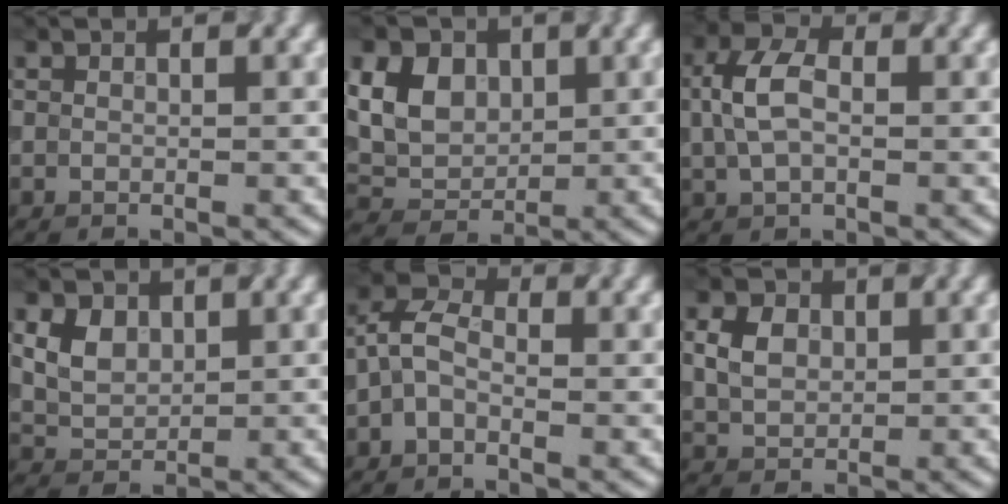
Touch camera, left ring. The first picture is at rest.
{"total": 7.8, "force": [2.7, 5.8, 4.5], "torque": [-0.102, 0.024, 0.053]}
{"total": 4.6, "force": [0.3, 2.8, 3.6], "torque": [-0.084, 0.013, 0.006]}
{"total": 4.6, "force": [1.8, 3.2, 2.7], "torque": [-0.066, 0.016, 0.038]}
{"total": 3.2, "force": [-1.1, 1.8, 2.3], "torque": [-0.048, 0.019, -0.024]}
{"total": 3.0, "force": [0.6, 2.3, 1.9], "torque": [-0.048, 0.009, 0.018]}